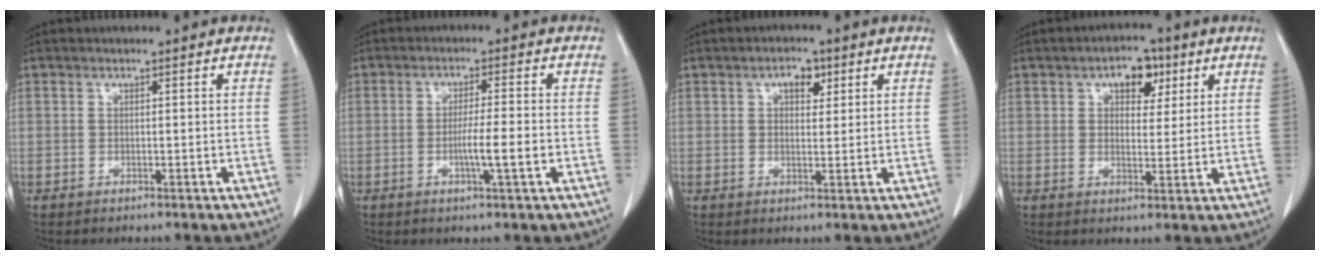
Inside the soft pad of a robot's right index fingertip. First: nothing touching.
{"total": 5.2, "force": [-1.4, 0.1, 5.0], "torque": [-0.088, -0.004, -0.023]}
{"total": 3.9, "force": [1.7, 2.2, 2.7], "torque": [-0.046, 0.011, 0.029]}
{"total": 6.8, "force": [3.1, 3.9, 4.5], "torque": [-0.070, 0.019, 0.051]}